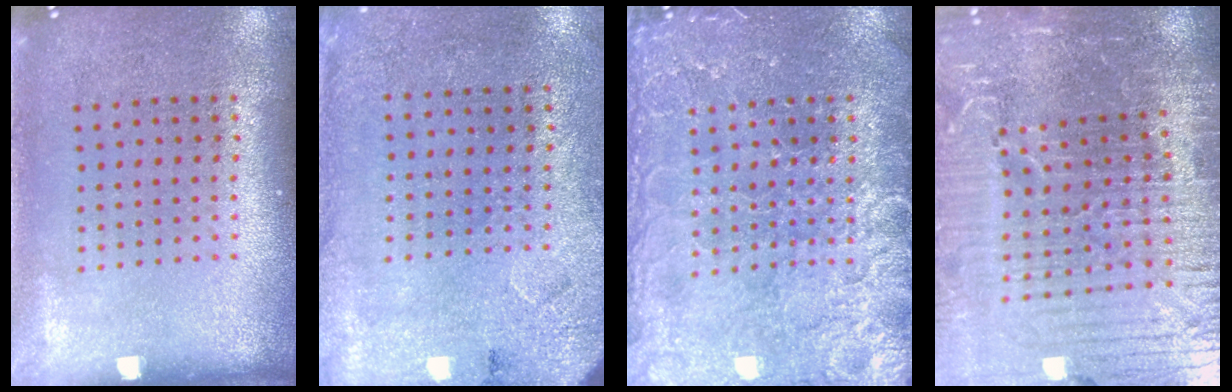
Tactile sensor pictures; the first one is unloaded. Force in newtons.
{"total": 2.7, "press": 2.2, "slide": 1.5}
{"total": 3.7, "press": 3.6, "slide": 0.5}
{"total": 7.1, "press": 6.2, "slide": 3.6}